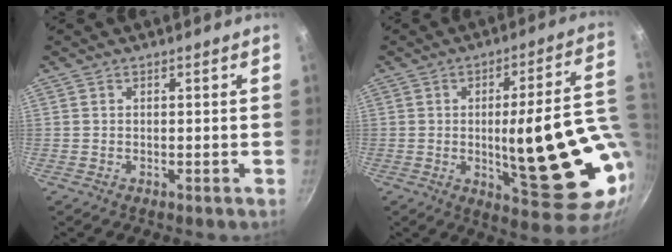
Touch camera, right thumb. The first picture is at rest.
{"total": 23.1, "force": [-1.1, 6.4, 22.1], "torque": [-0.279, -0.013, -0.001]}